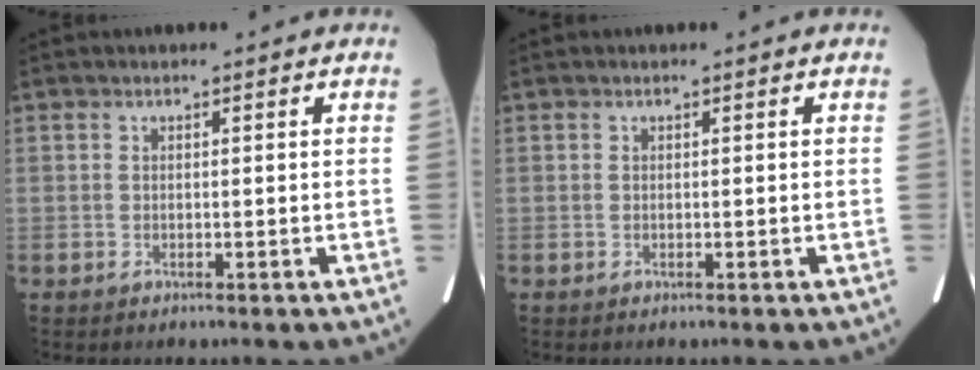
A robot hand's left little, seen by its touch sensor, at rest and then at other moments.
{"total": 0.0}